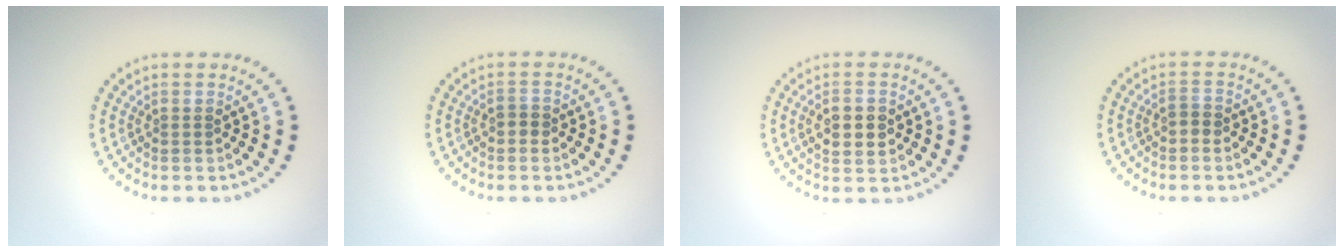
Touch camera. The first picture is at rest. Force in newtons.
{"total": 0.8, "press": 0.8, "slide": 0.3}
{"total": 3.1, "press": 3.1, "slide": 0.1}
{"total": 1.1, "press": 0.9, "slide": 0.6}